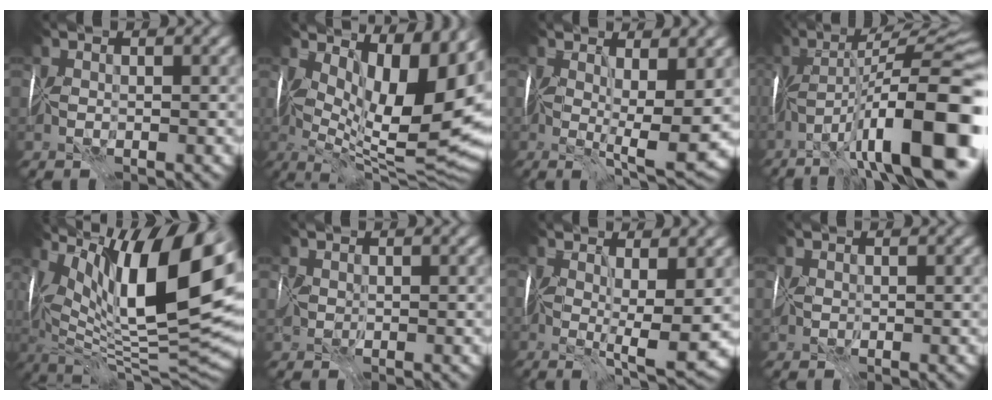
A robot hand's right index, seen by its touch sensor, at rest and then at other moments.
{"total": 15.2, "force": [4.2, 6.1, 13.3], "torque": [-0.191, -0.003, 0.079]}
{"total": 7.6, "force": [0.9, 2.1, 7.2], "torque": [-0.119, -0.019, 0.019]}
{"total": 15.8, "force": [-5.6, 3.9, 14.3], "torque": [-0.211, 0.024, -0.088]}
{"total": 16.6, "force": [6.7, 5.8, 14.1], "torque": [-0.229, 0.019, 0.119]}
{"total": 2.5, "force": [0.3, 1.9, 1.6], "torque": [-0.043, -0.001, 0.006]}
{"total": 6.5, "force": [0.6, 1.6, 6.3], "torque": [-0.105, -0.015, 0.014]}
{"total": 1.2, "force": [0.4, 1.0, 0.5], "torque": [-0.014, 0.004, 0.008]}